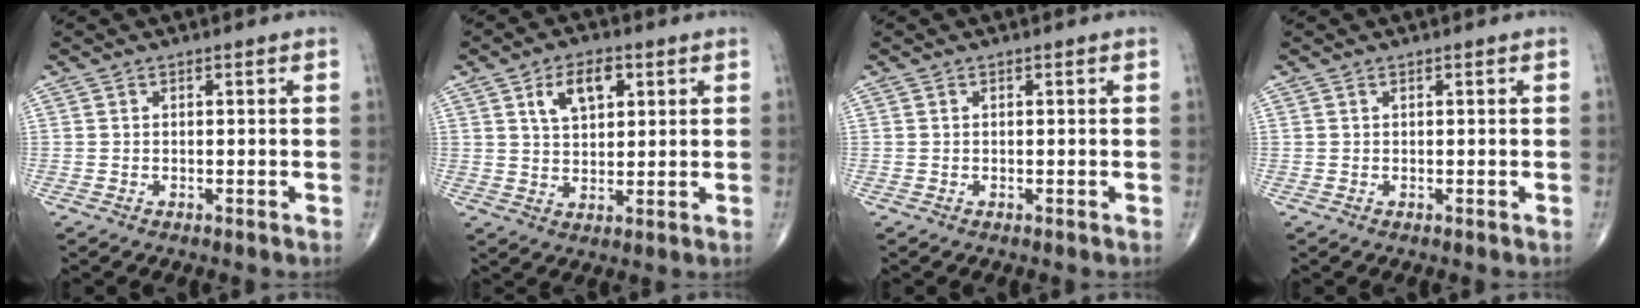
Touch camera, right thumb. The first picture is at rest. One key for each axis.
{"total": 7.6, "fx": 3.2, "fy": 4.3, "fz": 5.5, "tx": -0.076, "ty": -0.007, "tz": 0.055}
{"total": 0.0}
{"total": 0.0}